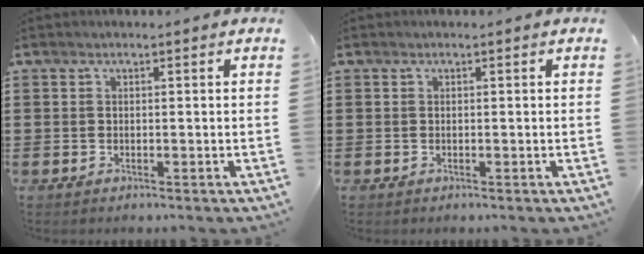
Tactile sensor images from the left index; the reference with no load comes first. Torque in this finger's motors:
{"motor_torque": [0.00, 0.01, -0.01, 0.01]}